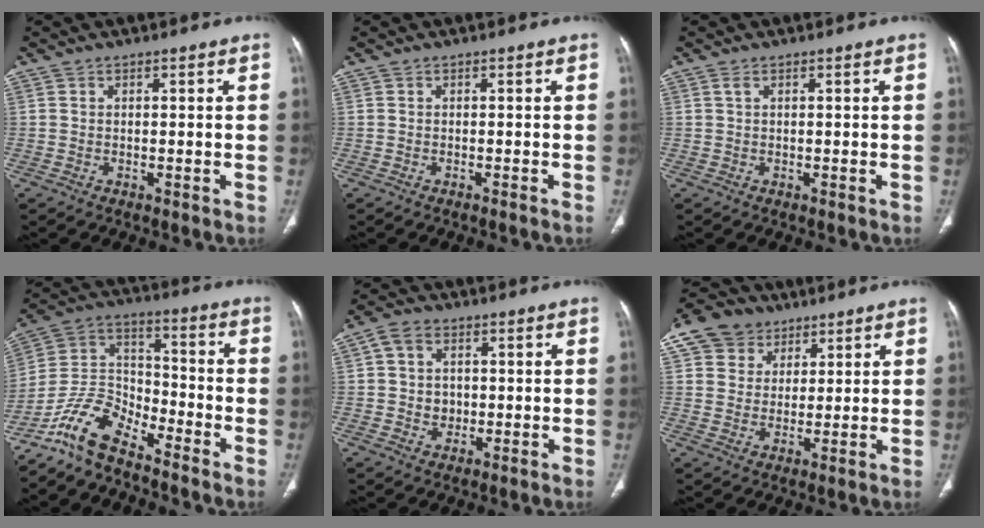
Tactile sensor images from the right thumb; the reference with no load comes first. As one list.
[{"total": 0.8, "force": [-0.7, -0.2, 0.5], "torque": [-0.007, 0.008, -0.008]}, {"total": 0.0}, {"total": 10.3, "force": [-8.6, 3.6, 4.3], "torque": [-0.079, 0.081, -0.174]}, {"total": 6.0, "force": [0.6, 4.9, 3.3], "torque": [-0.039, 0.001, 0.009]}, {"total": 10.1, "force": [5.2, 8.1, 2.8], "torque": [-0.033, 0.000, 0.098]}]